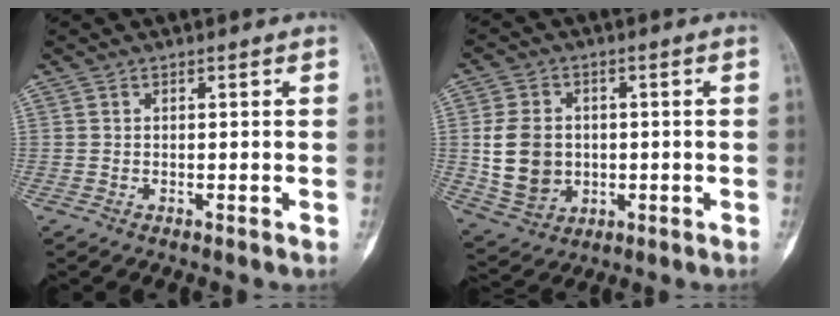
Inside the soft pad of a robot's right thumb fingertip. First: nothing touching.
{"total": 10.5, "force": [0.1, 8.4, 6.2], "torque": [-0.101, 0.001, 0.016]}